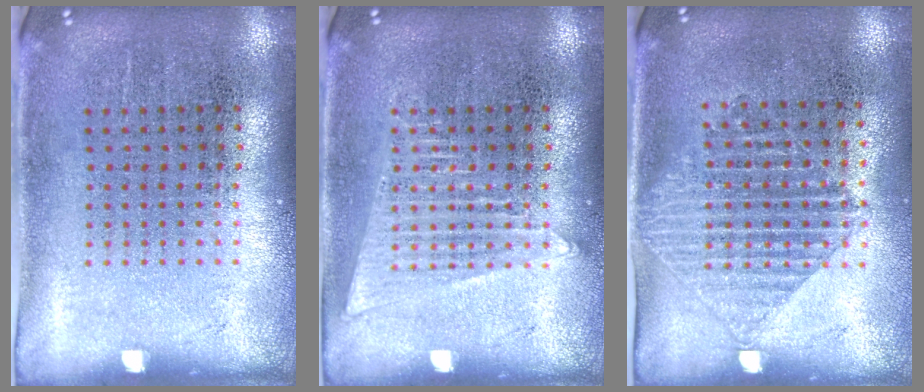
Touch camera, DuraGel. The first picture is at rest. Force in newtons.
{"total": 1.8, "press": 1.8, "slide": 0.3}
{"total": 1.2, "press": 1.1, "slide": 0.6}